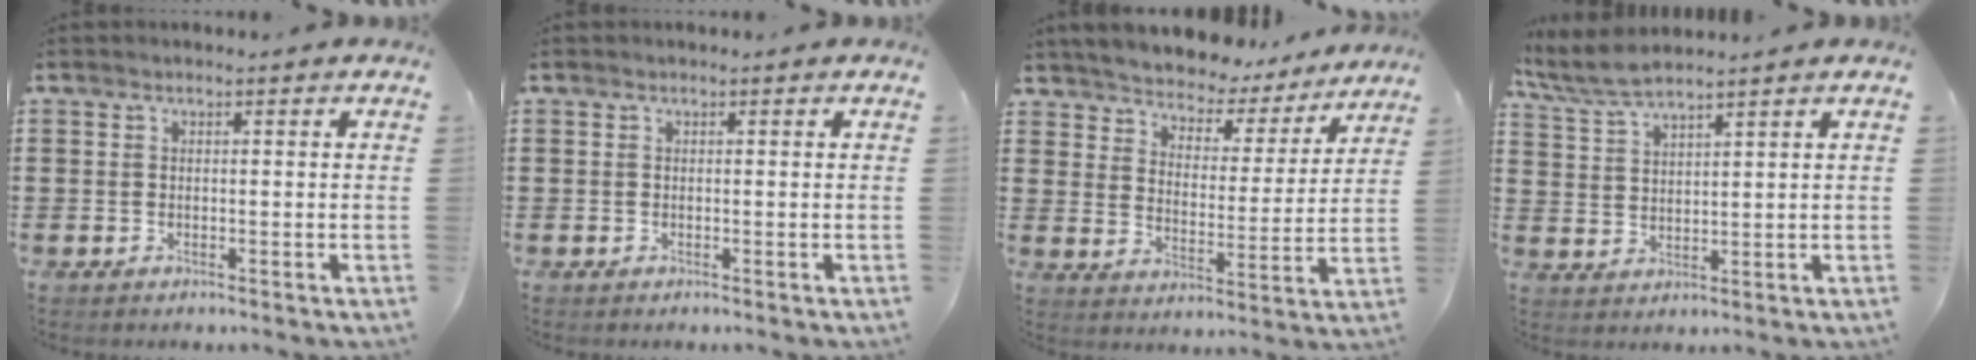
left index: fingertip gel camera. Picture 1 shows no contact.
{"total": 0.0}
{"total": 4.8, "force": [4.7, 0.8, -0.1], "torque": [-0.029, -0.042, 0.076]}
{"total": 5.0, "force": [4.4, 0.6, 2.2], "torque": [-0.057, -0.007, 0.082]}